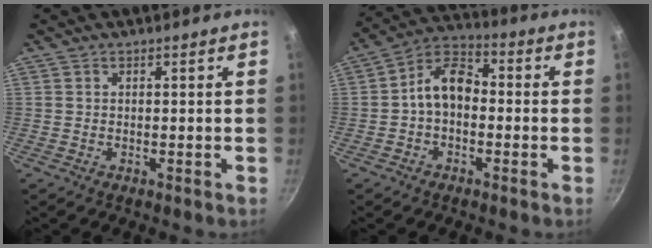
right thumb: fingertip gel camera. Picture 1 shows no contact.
{"total": 8.8, "force": [-0.9, 5.9, 6.4], "torque": [-0.088, 0.039, -0.033]}